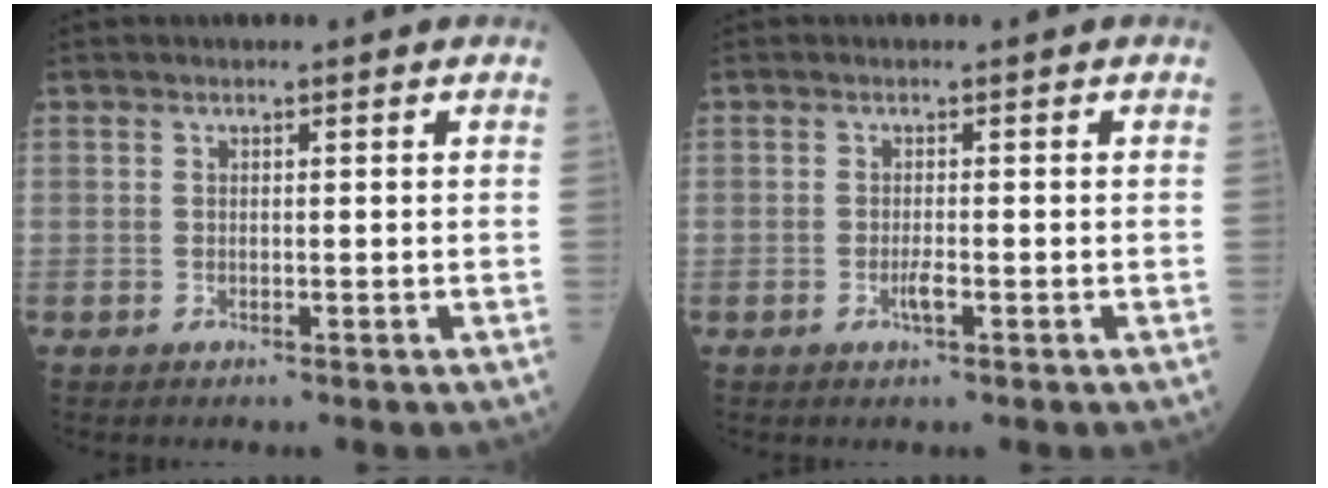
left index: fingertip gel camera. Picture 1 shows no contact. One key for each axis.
{"total": 1.2, "fx": -0.6, "fy": 0.1, "fz": 1.0, "tx": -0.023, "ty": -0.006, "tz": -0.009}